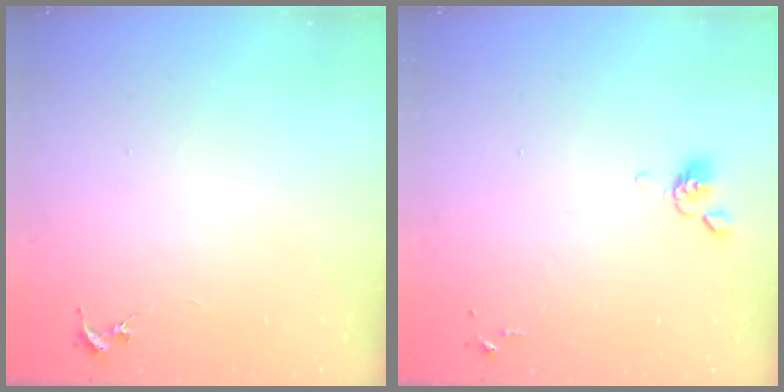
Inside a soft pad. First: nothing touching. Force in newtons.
{"total": 5.6, "press": 5.5, "slide": 1.4}